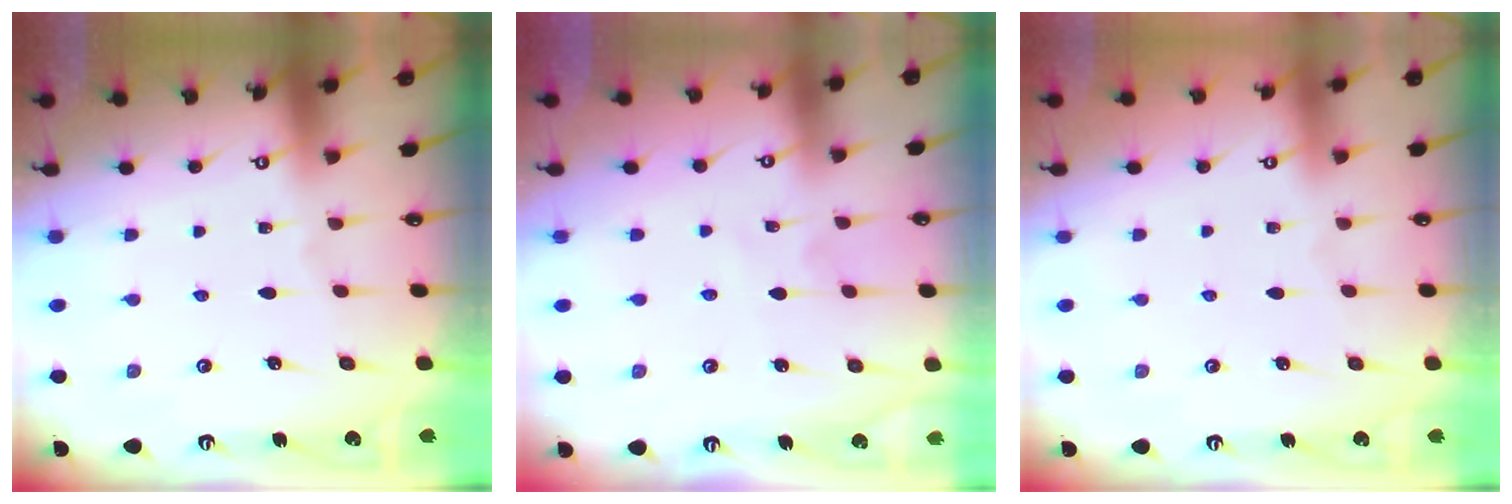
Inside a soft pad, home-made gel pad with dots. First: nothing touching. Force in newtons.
{"total": 2.5, "press": 2.5, "slide": 0.3}
{"total": 0.0}